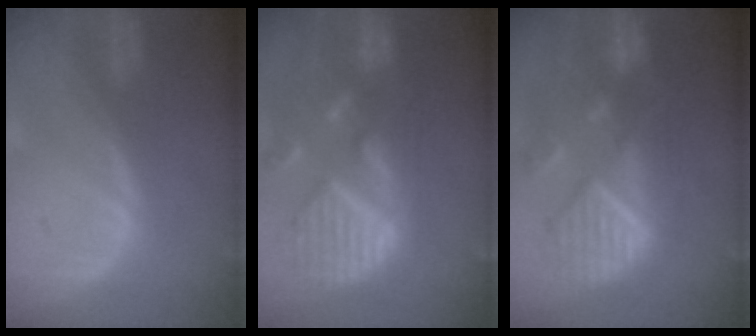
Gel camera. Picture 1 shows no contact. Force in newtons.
{"total": 13.2, "press": 11.2, "slide": 7.0}
{"total": 11.6, "press": 10.2, "slide": 5.5}